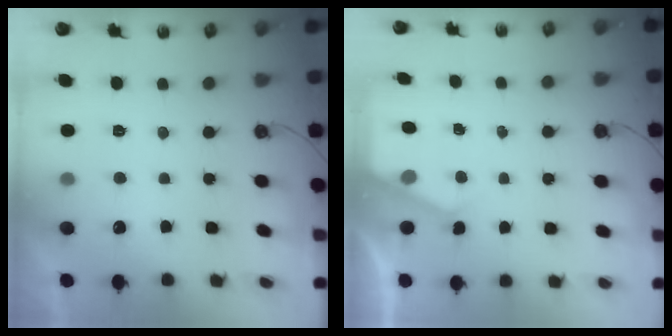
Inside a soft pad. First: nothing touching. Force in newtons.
{"total": 2.4, "press": 2.4, "slide": 0.4}